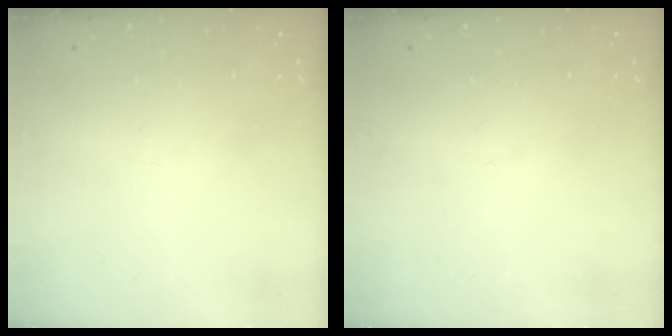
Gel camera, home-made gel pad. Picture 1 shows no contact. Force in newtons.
{"total": 0.0}